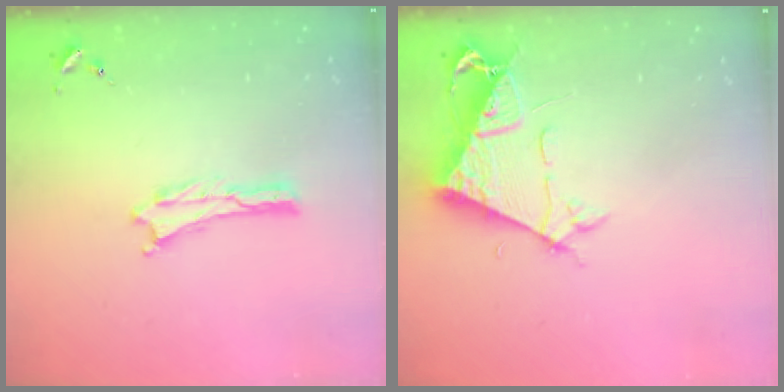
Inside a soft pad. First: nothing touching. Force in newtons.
{"total": 7.0, "press": 7.0, "slide": 0.8}